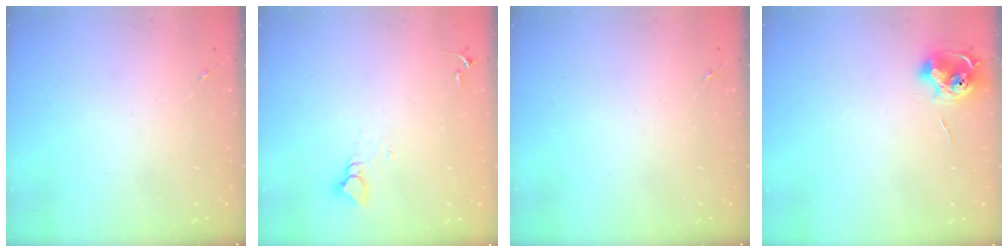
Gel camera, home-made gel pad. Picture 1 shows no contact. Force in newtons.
{"total": 3.6, "press": 3.6, "slide": 0.2}
{"total": 0.0}
{"total": 9.6, "press": 9.6, "slide": 0.3}